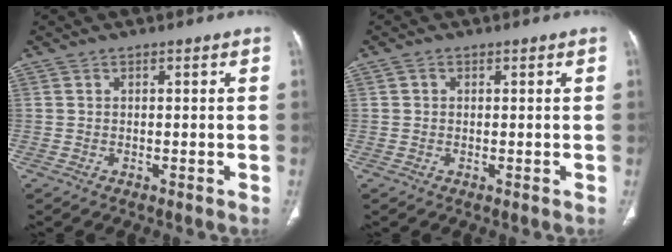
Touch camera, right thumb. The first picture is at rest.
{"total": 0.7, "force": [0.1, 0.7, 0.3], "torque": [-0.001, 0.002, 0.001]}